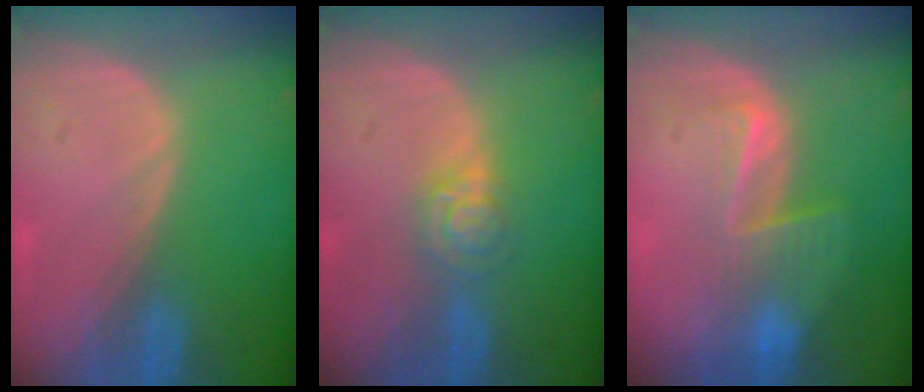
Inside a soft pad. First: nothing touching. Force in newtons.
{"total": 4.6, "press": 3.9, "slide": 2.6}
{"total": 6.5, "press": 5.5, "slide": 3.5}